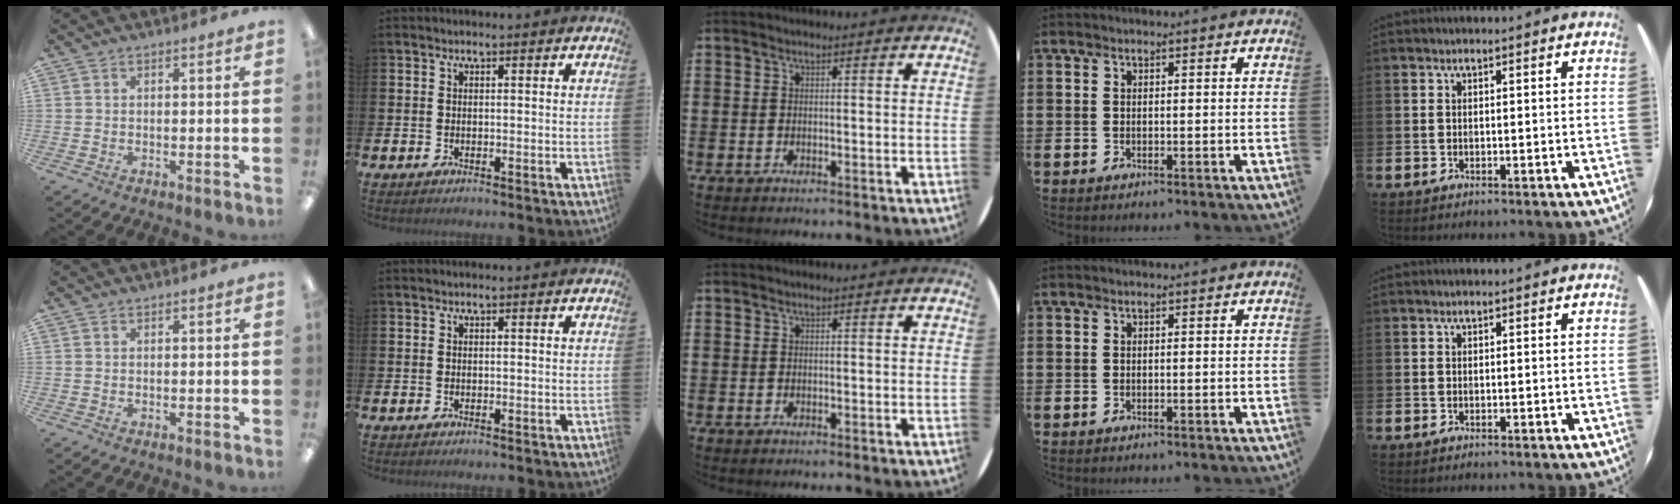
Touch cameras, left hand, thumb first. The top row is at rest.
{}